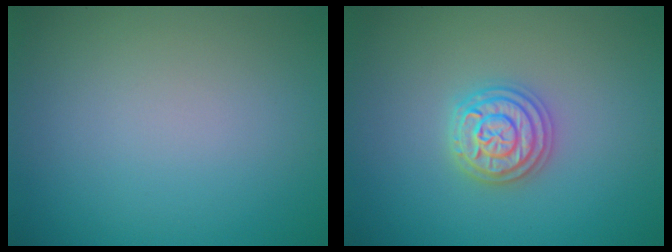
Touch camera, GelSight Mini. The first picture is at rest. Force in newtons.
{"total": 3.7, "press": 3.6, "slide": 0.5}